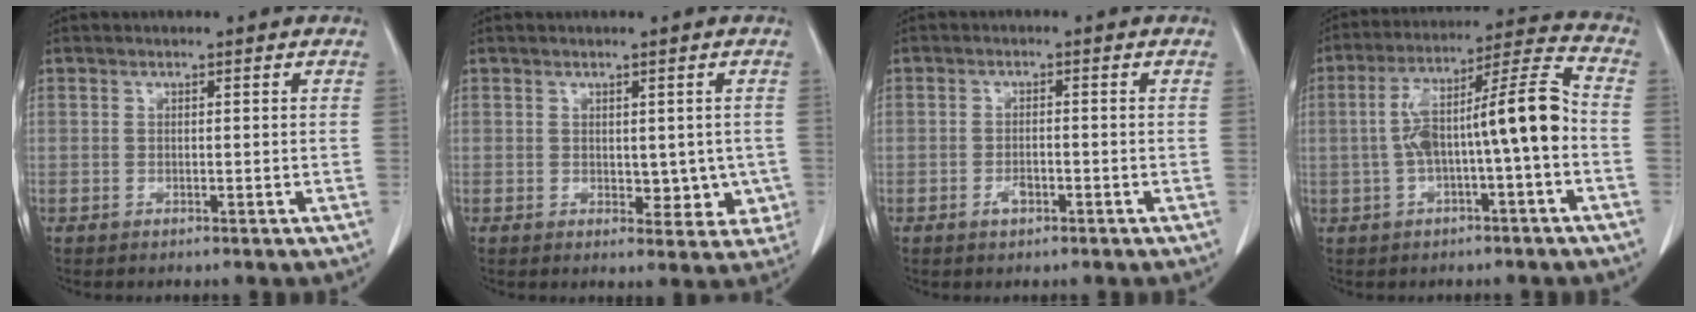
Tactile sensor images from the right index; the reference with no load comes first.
{"total": 4.9, "force": [-0.1, 3.0, 3.9], "torque": [-0.027, -0.004, 0.007]}
{"total": 2.0, "force": [-1.0, 0.9, 1.5], "torque": [-0.028, 0.001, -0.015]}
{"total": 13.4, "force": [-1.5, 1.3, 13.2], "torque": [-0.228, 0.041, -0.022]}